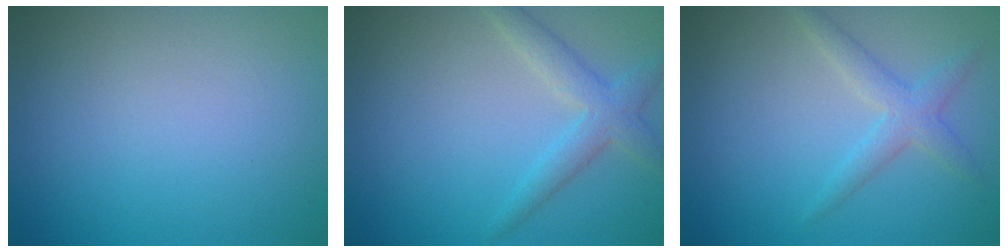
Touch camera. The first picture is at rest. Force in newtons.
{"total": 2.8, "press": 2.8, "slide": 0.1}
{"total": 2.4, "press": 2.4, "slide": 0.0}